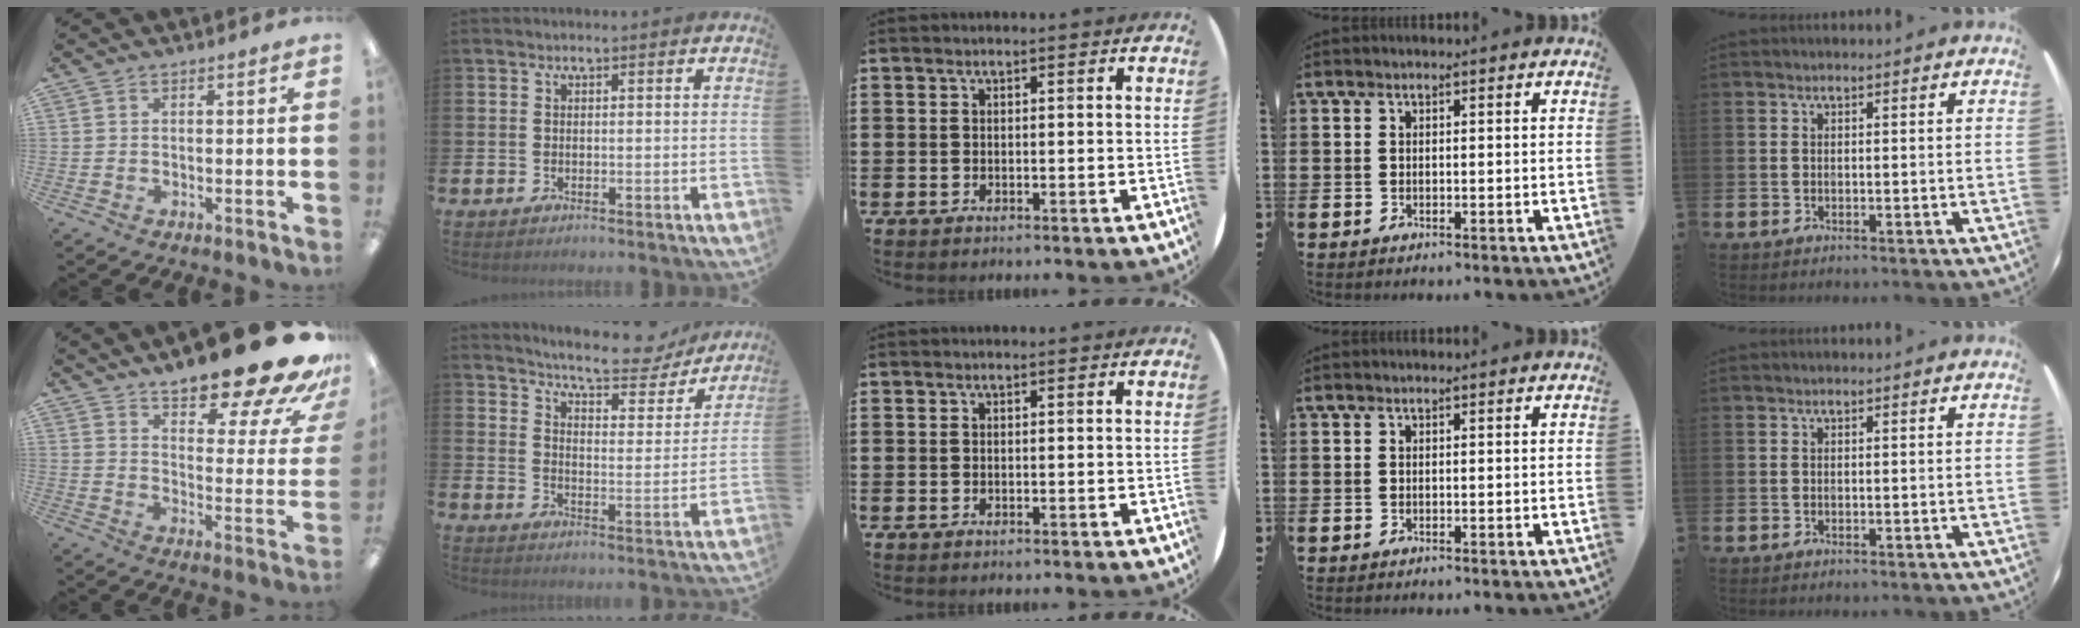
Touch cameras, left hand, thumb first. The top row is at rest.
{"thumb": {"total": 20.2, "force": [15.6, 4.9, 11.8], "torque": [-0.156, -0.115, 0.250]}, "index": {"total": 7.9, "force": [7.4, 1.4, 2.4], "torque": [-0.056, -0.054, 0.125]}}